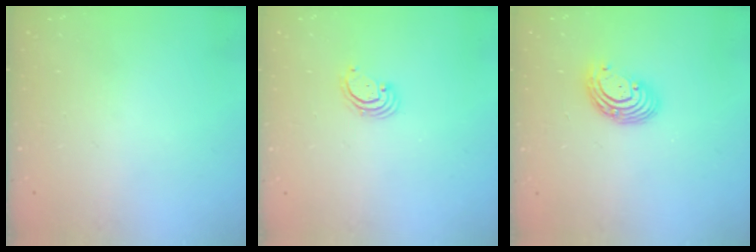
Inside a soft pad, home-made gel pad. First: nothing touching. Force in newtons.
{"total": 2.7, "press": 2.7, "slide": 0.3}
{"total": 7.1, "press": 7.0, "slide": 1.3}